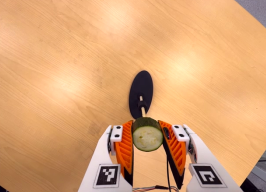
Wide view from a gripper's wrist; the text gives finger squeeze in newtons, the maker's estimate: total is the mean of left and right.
{"total": 10.3, "left": 9.5, "right": 11.0}